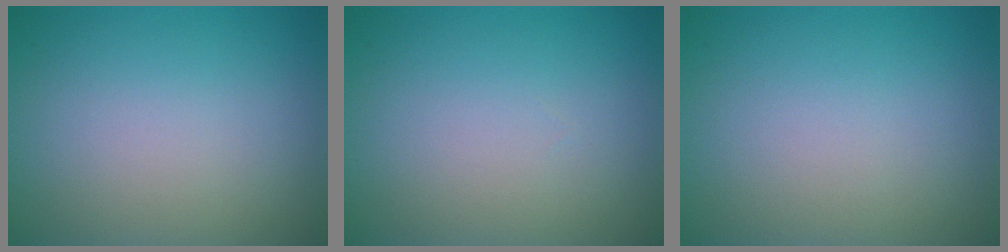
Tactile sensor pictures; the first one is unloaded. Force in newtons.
{"total": 0.0}
{"total": 0.0}